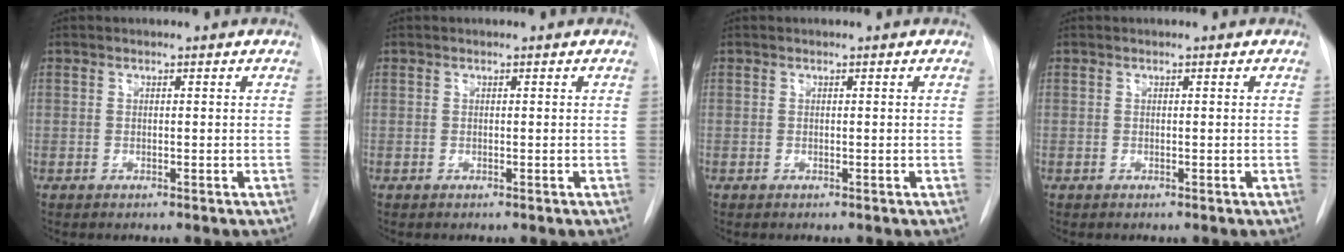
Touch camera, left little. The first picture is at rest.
{"total": 0.0}
{"total": 0.0}
{"total": 0.0}